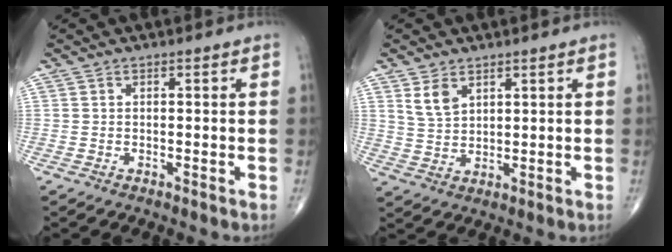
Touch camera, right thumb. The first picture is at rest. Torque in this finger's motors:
{"motor_torque": [-0.72, 0.73, 0.03, 0.02, 0.03]}